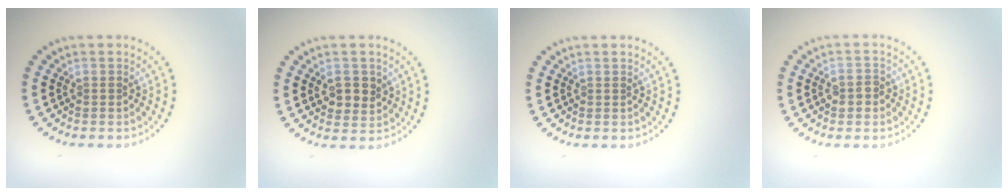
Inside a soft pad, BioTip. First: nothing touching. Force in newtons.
{"total": 2.5, "press": 2.4, "slide": 0.6}
{"total": 0.0}
{"total": 1.6, "press": 1.6, "slide": 0.2}